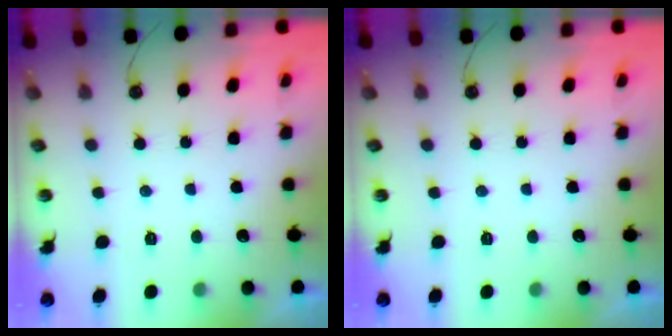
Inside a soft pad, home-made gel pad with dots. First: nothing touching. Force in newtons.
{"total": 0.0}